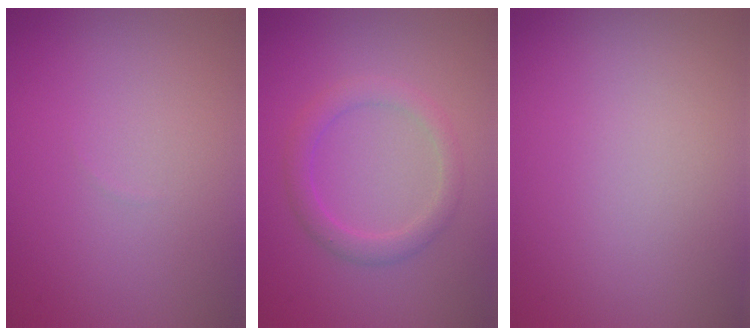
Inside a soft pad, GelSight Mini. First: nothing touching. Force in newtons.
{"total": 2.4, "press": 2.4, "slide": 0.1}
{"total": 0.0}